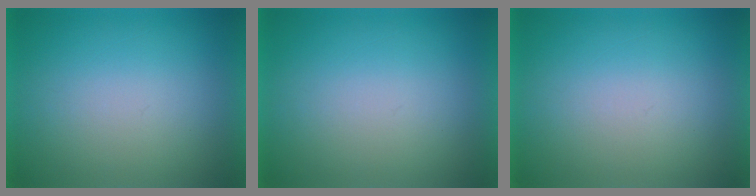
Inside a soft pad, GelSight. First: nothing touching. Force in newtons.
{"total": 0.0}
{"total": 1.1}